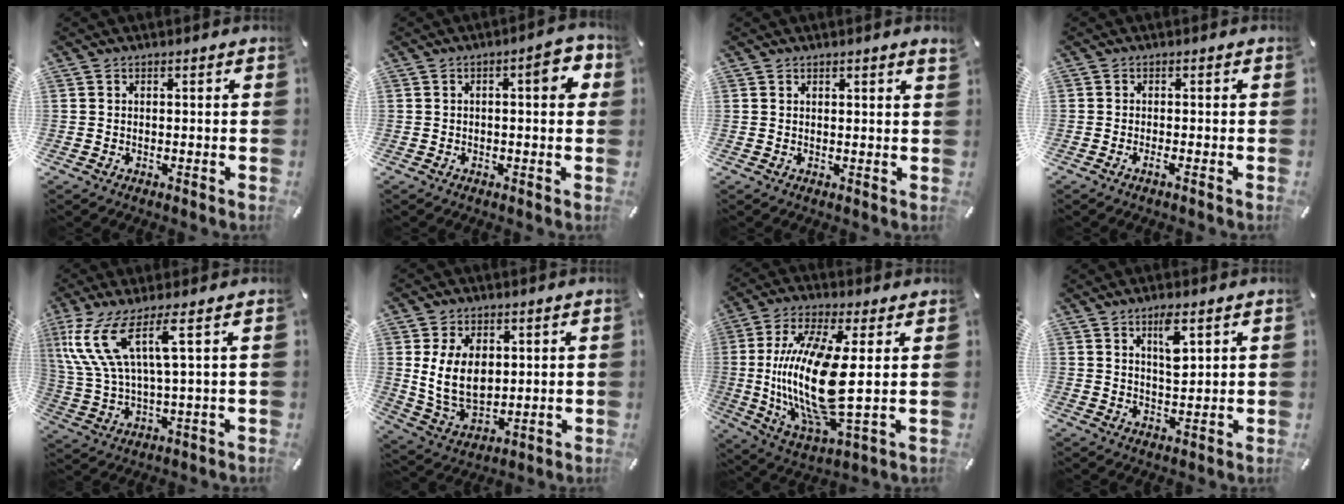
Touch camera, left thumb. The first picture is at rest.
{"total": 6.7, "force": [1.4, 2.3, 6.1], "torque": [-0.069, -0.007, 0.013]}
{"total": 1.1, "force": [0.9, -0.1, 0.6], "torque": [-0.012, -0.002, 0.017]}
{"total": 1.4, "force": [-0.7, 0.1, 1.2], "torque": [-0.020, -0.003, -0.011]}
{"total": 12.1, "force": [5.5, 3.1, 10.3], "torque": [-0.240, -0.010, 0.093]}
{"total": 11.7, "force": [2.2, 8.2, 8.0], "torque": [-0.173, -0.006, 0.037]}
{"total": 20.6, "force": [1.7, 6.0, 19.7], "torque": [-0.431, -0.028, 0.019]}
{"total": 6.1, "force": [3.1, 1.9, 4.9], "torque": [-0.081, -0.009, 0.048]}